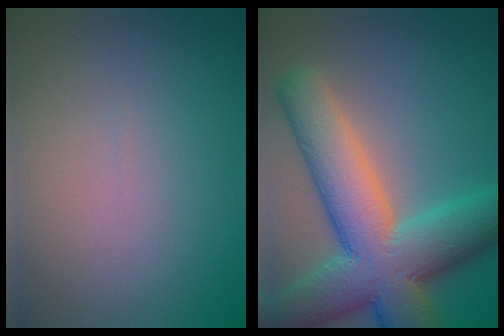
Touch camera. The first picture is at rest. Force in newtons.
{"total": 12.6, "press": 12.5, "slide": 0.6}